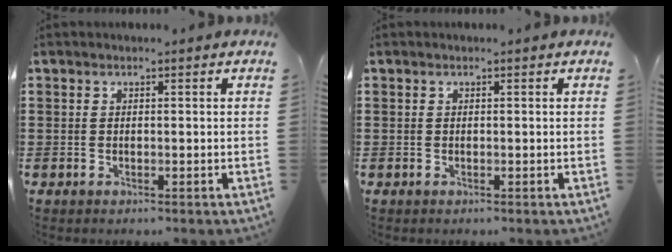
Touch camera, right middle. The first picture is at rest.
{"total": 0.0}